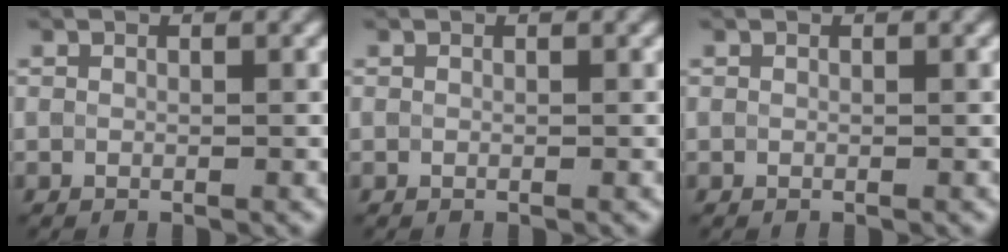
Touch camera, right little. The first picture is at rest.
{"total": 0.0}
{"total": 0.0}